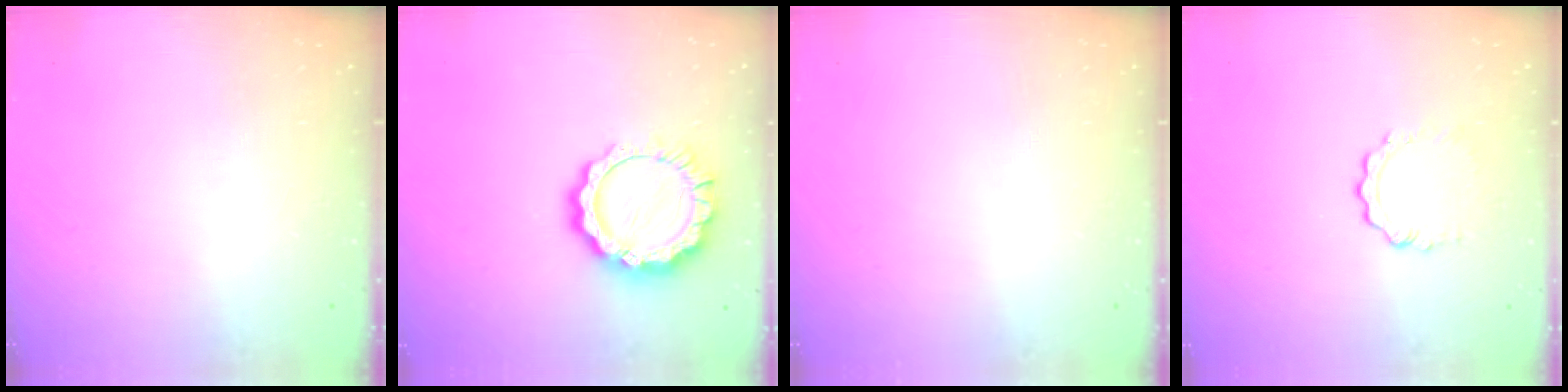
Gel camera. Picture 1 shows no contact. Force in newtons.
{"total": 12.5, "press": 12.5, "slide": 1.1}
{"total": 0.0}
{"total": 3.9, "press": 3.9, "slide": 0.5}